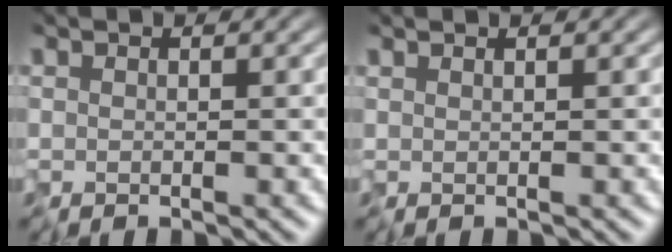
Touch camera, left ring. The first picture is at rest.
{"total": 0.7, "force": [0.5, 0.2, 0.4], "torque": [-0.001, 0.005, -0.001]}